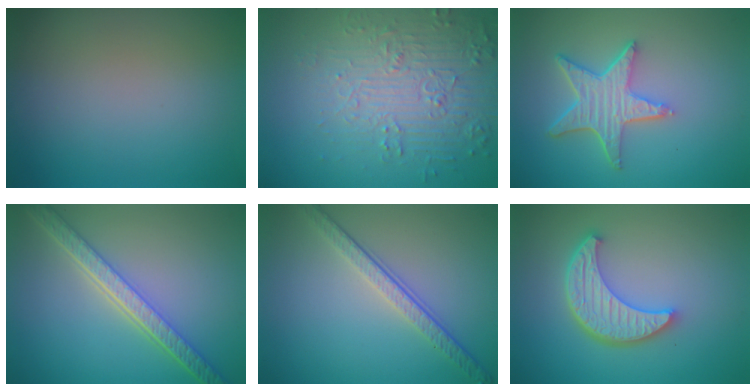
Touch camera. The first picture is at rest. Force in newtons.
{"total": 4.4, "press": 4.4, "slide": 0.6}
{"total": 5.1, "press": 4.1, "slide": 3.1}
{"total": 5.5, "press": 4.3, "slide": 3.4}
{"total": 3.9, "press": 2.8, "slide": 2.7}
{"total": 5.7, "press": 4.3, "slide": 3.7}